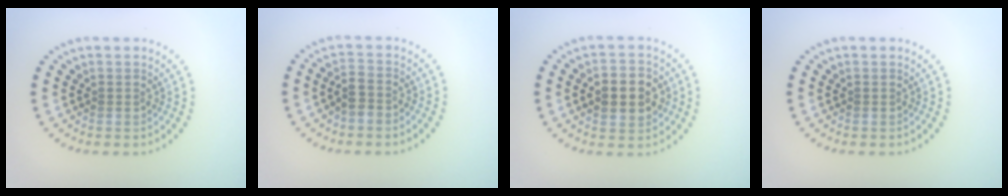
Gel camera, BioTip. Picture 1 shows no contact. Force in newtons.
{"total": 2.0, "press": 1.7, "slide": 1.0}
{"total": 4.7, "press": 4.7, "slide": 0.3}
{"total": 0.0}